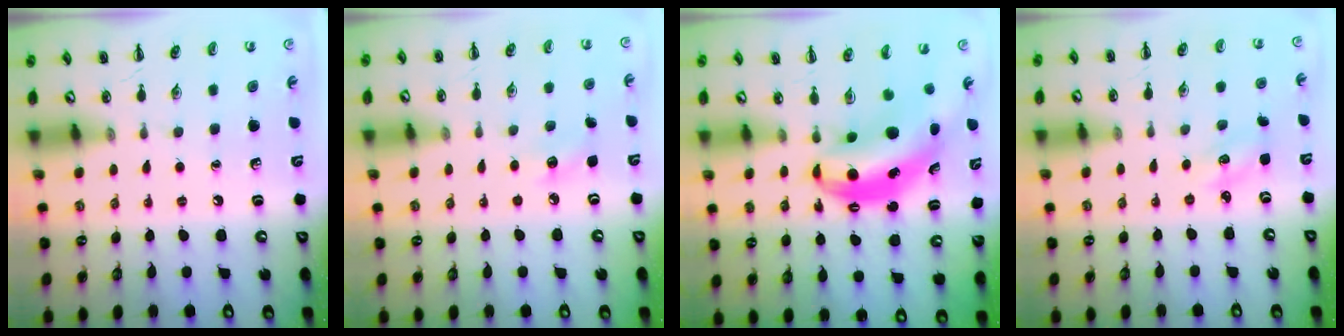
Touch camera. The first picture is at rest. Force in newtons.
{"total": 5.3, "press": 5.1, "slide": 1.5}
{"total": 8.2, "press": 8.1, "slide": 1.7}
{"total": 2.1, "press": 2.0, "slide": 0.6}